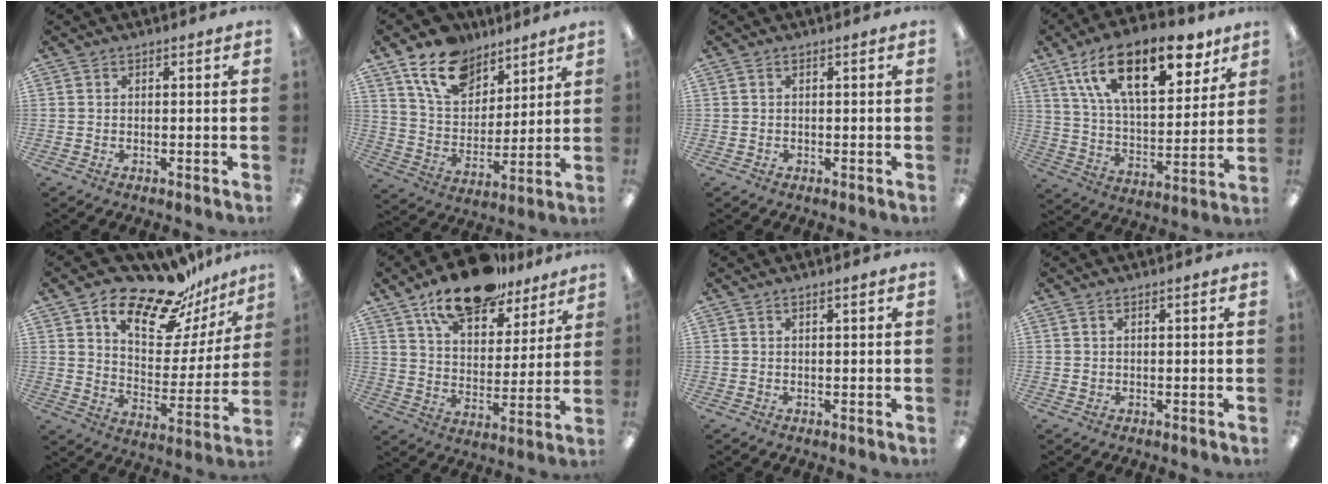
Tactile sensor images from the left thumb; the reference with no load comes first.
{"total": 15.6, "force": [10.4, 9.5, 6.8], "torque": [-0.122, -0.047, 0.196]}
{"total": 0.6, "force": [0.1, 0.4, 0.4], "torque": [-0.009, 0.004, 0.000]}
{"total": 23.0, "force": [13.1, 10.5, 15.7], "torque": [-0.248, -0.051, 0.220]}
{"total": 18.5, "force": [15.4, 6.4, 8.0], "torque": [-0.136, -0.118, 0.265]}
{"total": 15.8, "force": [12.2, 6.5, 7.7], "torque": [-0.125, -0.065, 0.213]}
{"total": 0.9, "force": [0.5, 0.0, 0.8], "torque": [-0.014, 0.000, 0.008]}
{"total": 0.8, "force": [0.3, 0.5, 0.5], "torque": [-0.011, 0.004, 0.005]}